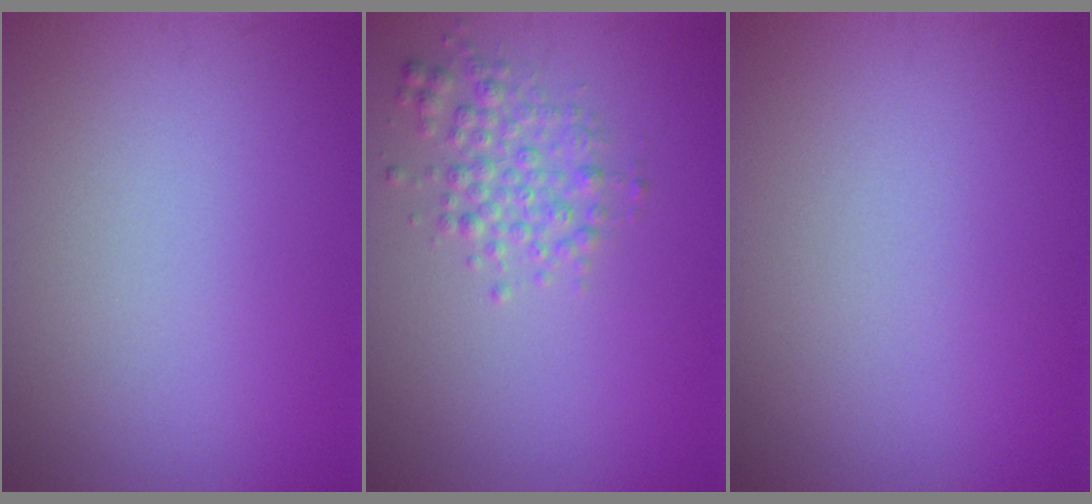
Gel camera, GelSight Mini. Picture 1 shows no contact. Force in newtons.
{"total": 2.5, "press": 2.5, "slide": 0.0}
{"total": 0.0}